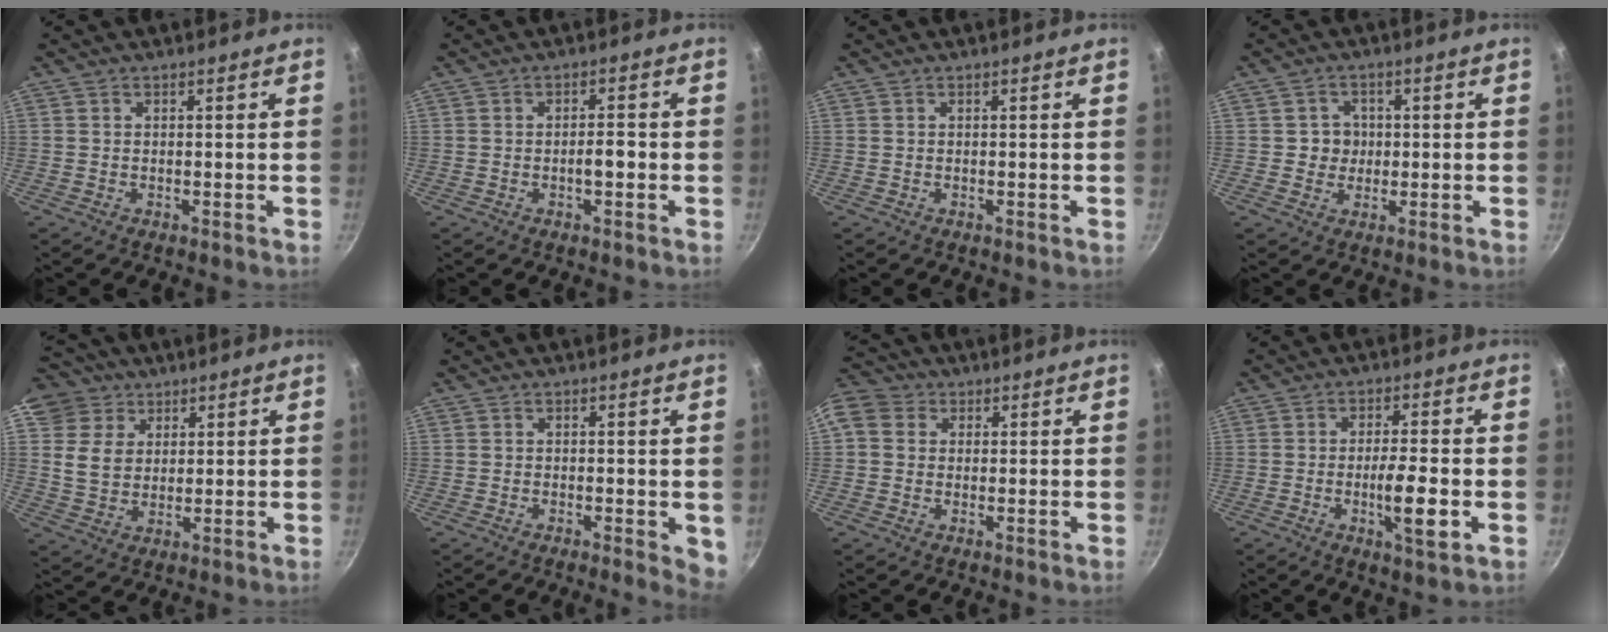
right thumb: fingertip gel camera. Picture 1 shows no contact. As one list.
[{"total": 2.9, "force": [-0.8, 1.1, 2.5], "torque": [-0.031, 0.013, -0.012]}, {"total": 0.0}, {"total": 3.9, "force": [0.1, 3.7, 1.0], "torque": [0.011, 0.003, -0.003]}, {"total": 10.7, "force": [5.3, 8.5, 3.6], "torque": [-0.035, -0.012, 0.093]}, {"total": 3.4, "force": [-0.7, 1.5, 3.0], "torque": [-0.025, -0.003, -0.010]}, {"total": 9.7, "force": [2.0, 8.3, 4.6], "torque": [-0.090, 0.024, 0.021]}, {"total": 7.9, "force": [-2.0, 1.6, 7.5], "torque": [-0.126, 0.007, -0.033]}]